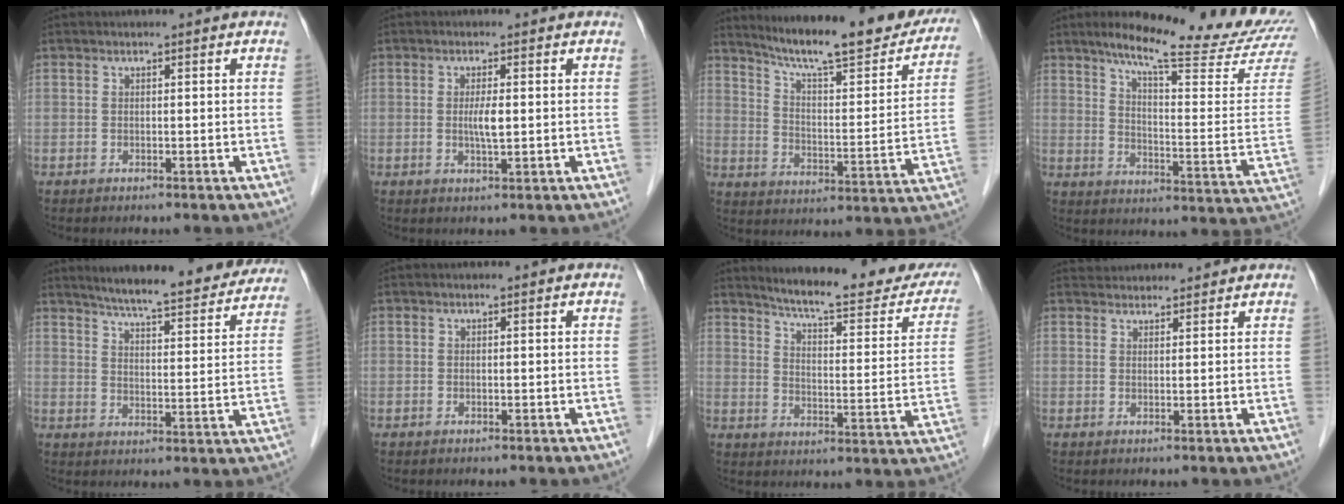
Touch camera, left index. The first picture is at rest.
{"total": 2.6, "force": [0.1, 0.4, 2.6], "torque": [-0.052, -0.002, 0.002]}
{"total": 24.0, "force": [20.6, 3.2, 12.0], "torque": [-0.176, -0.044, 0.276]}
{"total": 22.2, "force": [19.3, 0.5, 11.1], "torque": [-0.157, -0.068, 0.248]}
{"total": 21.9, "force": [19.6, 3.0, 9.2], "torque": [-0.126, -0.030, 0.245]}
{"total": 0.0}
{"total": 22.0, "force": [19.8, 2.8, 9.1], "torque": [-0.118, -0.064, 0.240]}
{"total": 5.4, "force": [5.2, 1.1, 0.5], "torque": [-0.007, 0.033, 0.073]}